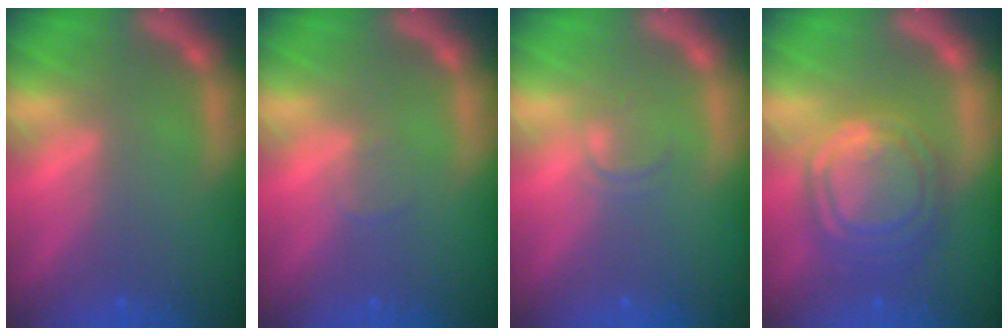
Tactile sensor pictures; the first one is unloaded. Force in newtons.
{"total": 1.0}
{"total": 1.4}
{"total": 9.1}